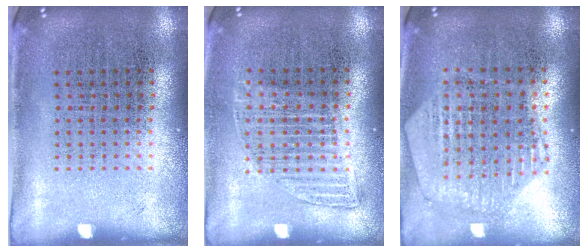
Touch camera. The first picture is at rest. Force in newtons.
{"total": 1.1, "press": 1.0, "slide": 0.5}
{"total": 1.2, "press": 1.1, "slide": 0.3}